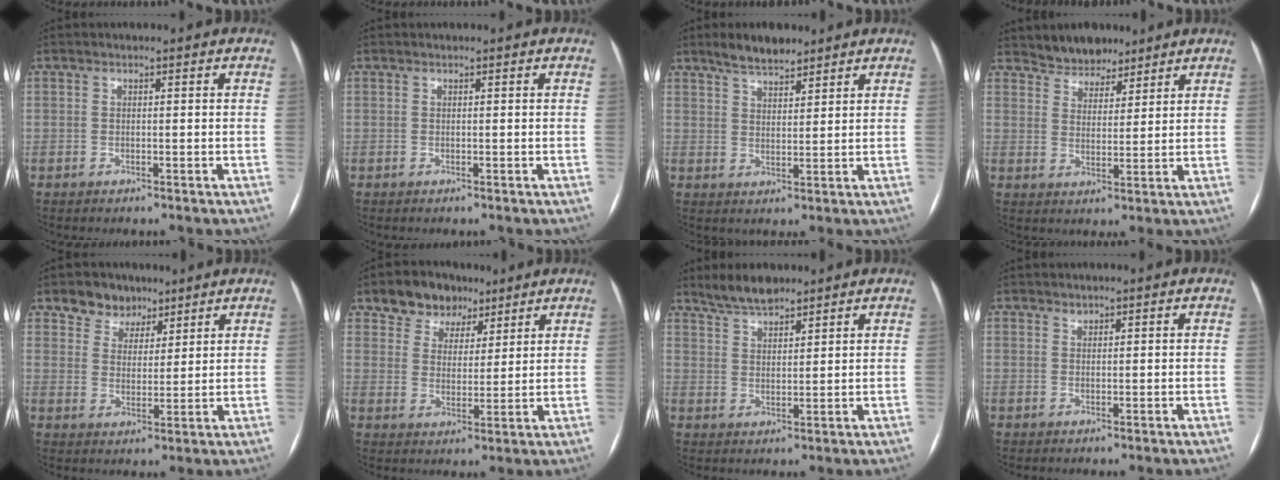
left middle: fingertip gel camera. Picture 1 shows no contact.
{"total": 0.0}
{"total": 5.9, "force": [4.9, 1.8, 2.8], "torque": [-0.055, 0.009, 0.088]}
{"total": 5.8, "force": [5.0, 2.7, 0.9], "torque": [-0.014, 0.009, 0.089]}
{"total": 6.2, "force": [4.5, 4.1, 1.0], "torque": [-0.017, 0.010, 0.078]}
{"total": 8.1, "force": [5.7, 5.5, 1.8], "torque": [-0.029, 0.023, 0.099]}
{"total": 5.4, "force": [4.8, 1.4, 2.0], "torque": [-0.046, 0.008, 0.093]}
{"total": 0.7, "force": [0.7, 0.3, 0.1], "torque": [0.000, -0.003, 0.009]}